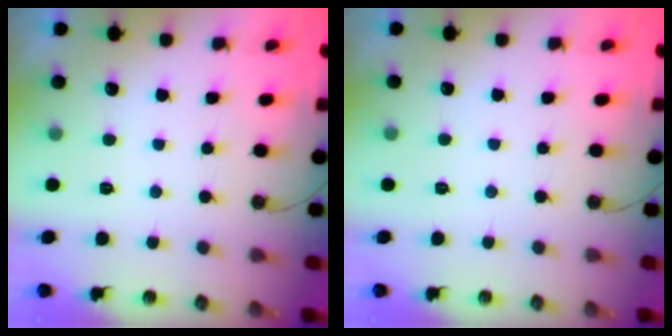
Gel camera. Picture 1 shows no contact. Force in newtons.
{"total": 1.7, "press": 1.7, "slide": 0.3}